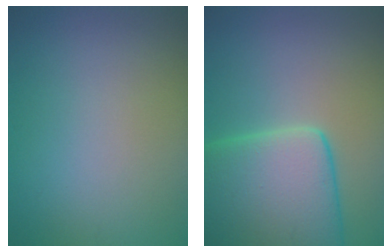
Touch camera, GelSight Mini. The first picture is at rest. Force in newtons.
{"total": 11.6, "press": 11.5, "slide": 1.0}